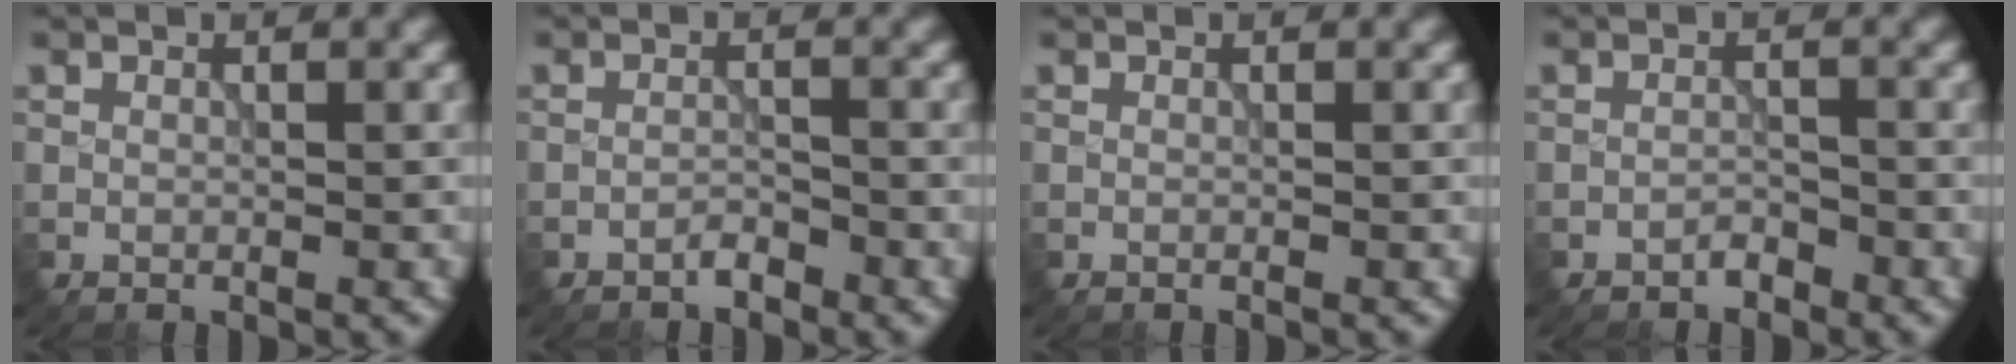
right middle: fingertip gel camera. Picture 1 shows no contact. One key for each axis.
{"total": 1.2, "fx": -1.1, "fy": 0.2, "fz": 0.5, "tx": -0.007, "ty": 0.004, "tz": -0.022}
{"total": 0.0}
{"total": 1.1, "fx": -1.1, "fy": 0.3, "fz": 0.3, "tx": -0.002, "ty": 0.004, "tz": -0.020}